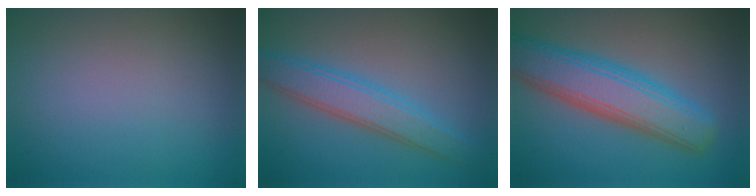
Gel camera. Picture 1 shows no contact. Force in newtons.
{"total": 4.1, "press": 4.1, "slide": 0.1}
{"total": 7.0, "press": 7.0, "slide": 0.2}